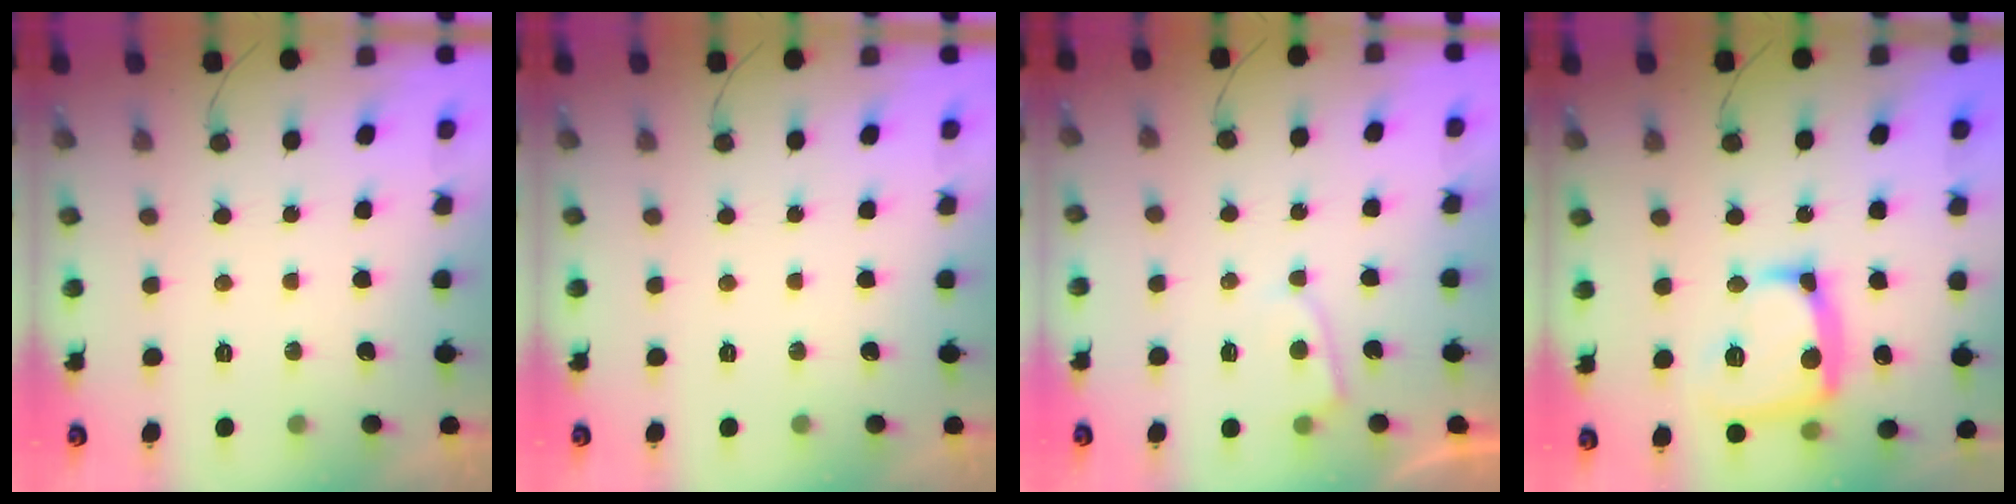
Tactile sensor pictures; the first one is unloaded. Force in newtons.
{"total": 0.0}
{"total": 2.8, "press": 2.8, "slide": 0.3}
{"total": 17.8, "press": 17.7, "slide": 1.6}